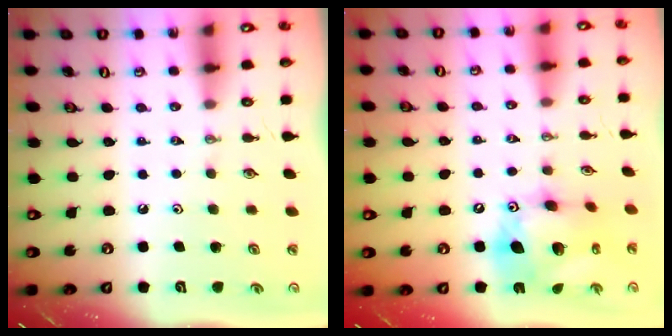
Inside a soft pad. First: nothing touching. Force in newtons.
{"total": 16.5, "press": 16.5, "slide": 1.6}